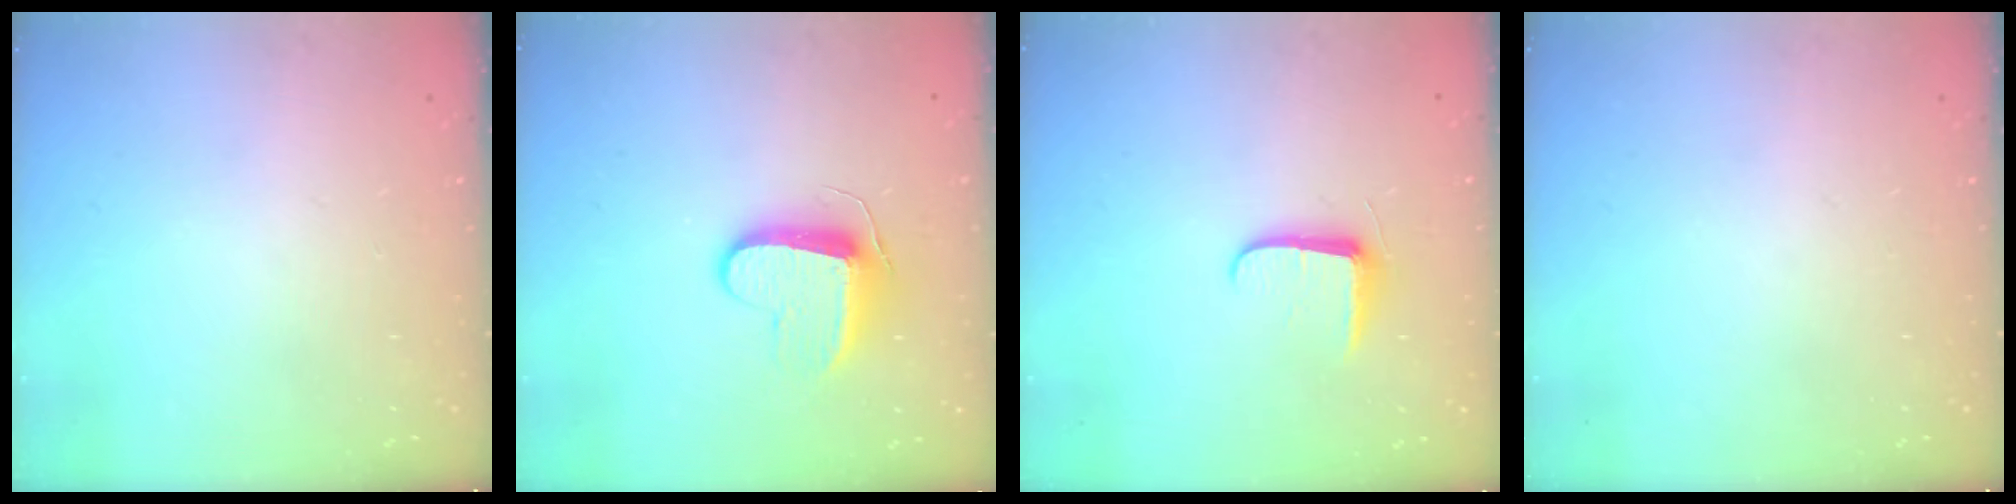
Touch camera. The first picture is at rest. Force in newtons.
{"total": 9.5, "press": 9.5, "slide": 0.1}
{"total": 6.8, "press": 6.7, "slide": 0.9}
{"total": 0.0}